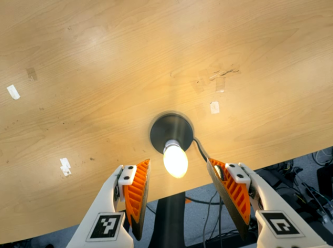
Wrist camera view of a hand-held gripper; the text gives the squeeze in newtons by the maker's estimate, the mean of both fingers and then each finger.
{"total": 0.0}